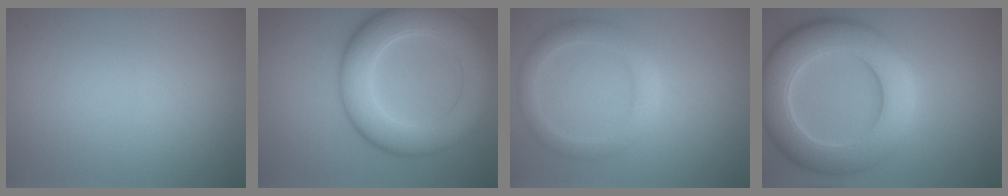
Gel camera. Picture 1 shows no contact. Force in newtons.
{"total": 8.8, "press": 8.8, "slide": 0.2}
{"total": 3.1, "press": 3.1, "slide": 0.1}
{"total": 9.8, "press": 9.8, "slide": 0.7}